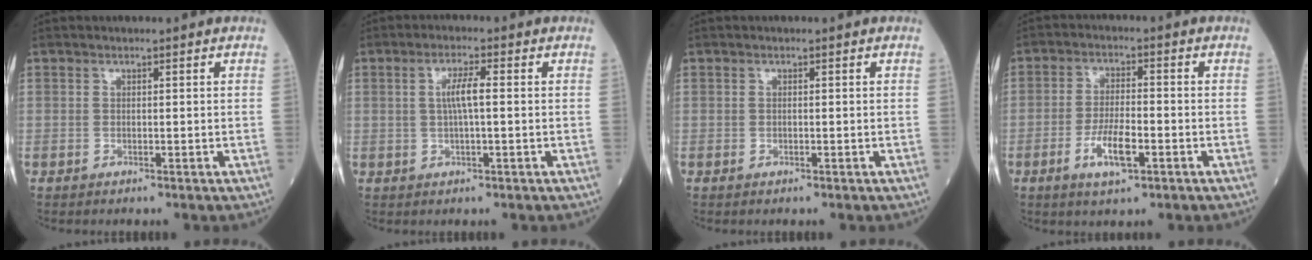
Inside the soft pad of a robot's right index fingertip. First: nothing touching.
{"total": 3.7, "force": [0.3, 0.3, 3.7], "torque": [-0.072, 0.005, 0.006]}
{"total": 0.0}
{"total": 6.2, "force": [-2.6, 1.4, 5.4], "torque": [-0.109, -0.006, -0.045]}